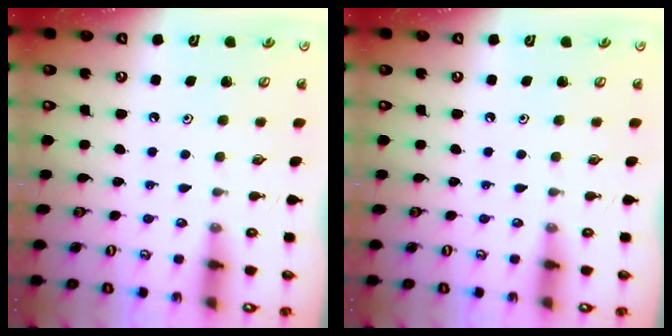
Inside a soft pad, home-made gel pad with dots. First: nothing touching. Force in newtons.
{"total": 0.0}